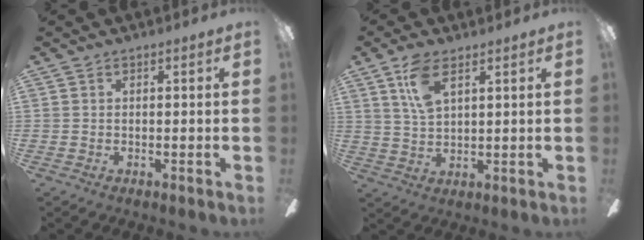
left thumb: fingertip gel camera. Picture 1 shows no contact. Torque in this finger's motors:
{"motor_torque": [-0.13, -0.11, 0.13, -0.09, 0.06]}